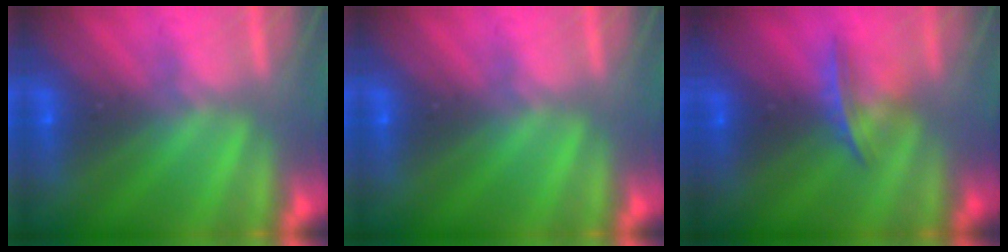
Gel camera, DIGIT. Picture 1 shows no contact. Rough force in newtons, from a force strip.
{"total": 0.0}
{"total": 3.7}